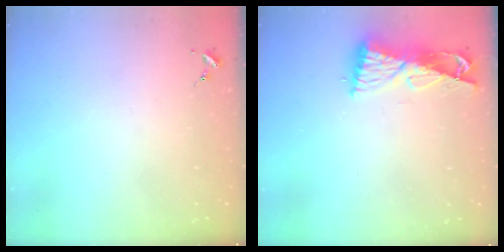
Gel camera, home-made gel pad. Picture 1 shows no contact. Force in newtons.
{"total": 9.2, "press": 9.2, "slide": 1.1}